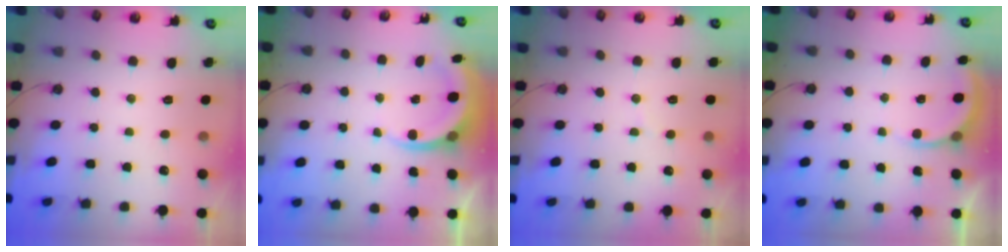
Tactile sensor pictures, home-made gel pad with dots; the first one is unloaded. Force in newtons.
{"total": 6.2, "press": 6.1, "slide": 1.2}
{"total": 2.9, "press": 2.7, "slide": 1.1}
{"total": 3.9, "press": 3.9, "slide": 0.3}